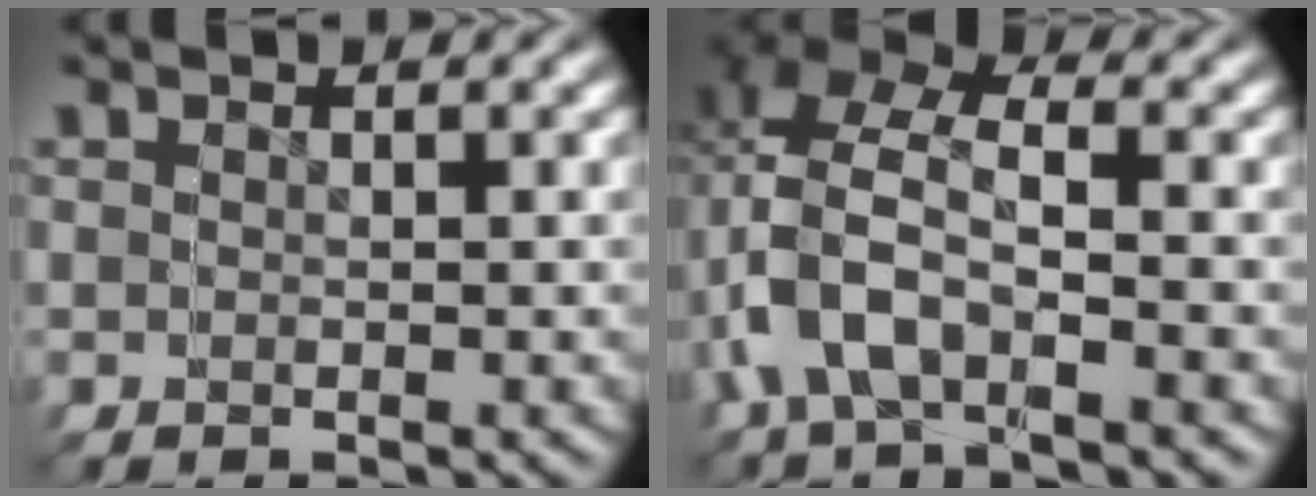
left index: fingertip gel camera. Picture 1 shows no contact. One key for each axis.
{"total": 6.4, "fx": -0.6, "fy": 5.0, "fz": 3.9, "tx": -0.090, "ty": -0.008, "tz": -0.015}